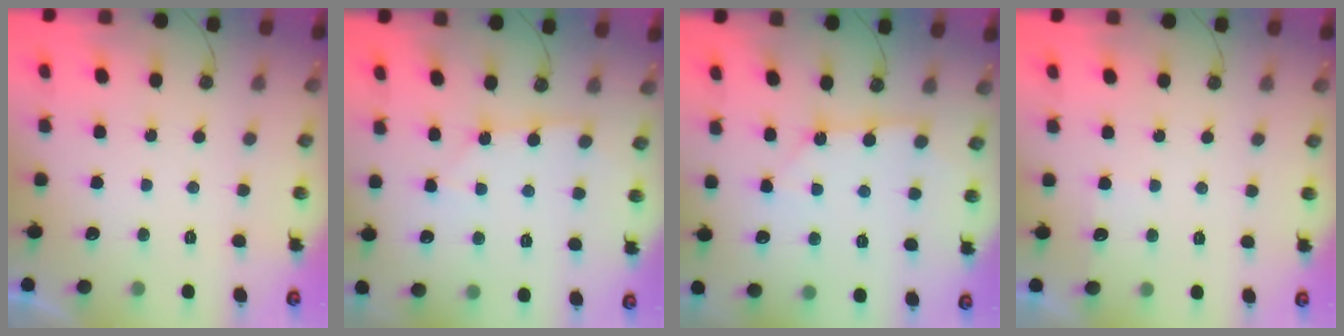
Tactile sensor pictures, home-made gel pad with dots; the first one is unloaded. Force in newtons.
{"total": 2.8, "press": 2.8, "slide": 0.2}
{"total": 2.8, "press": 2.8, "slide": 0.2}
{"total": 4.4, "press": 4.4, "slide": 0.6}